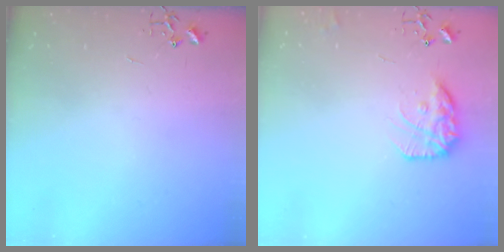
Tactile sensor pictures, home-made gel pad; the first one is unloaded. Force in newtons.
{"total": 14.0, "press": 14.0, "slide": 1.0}